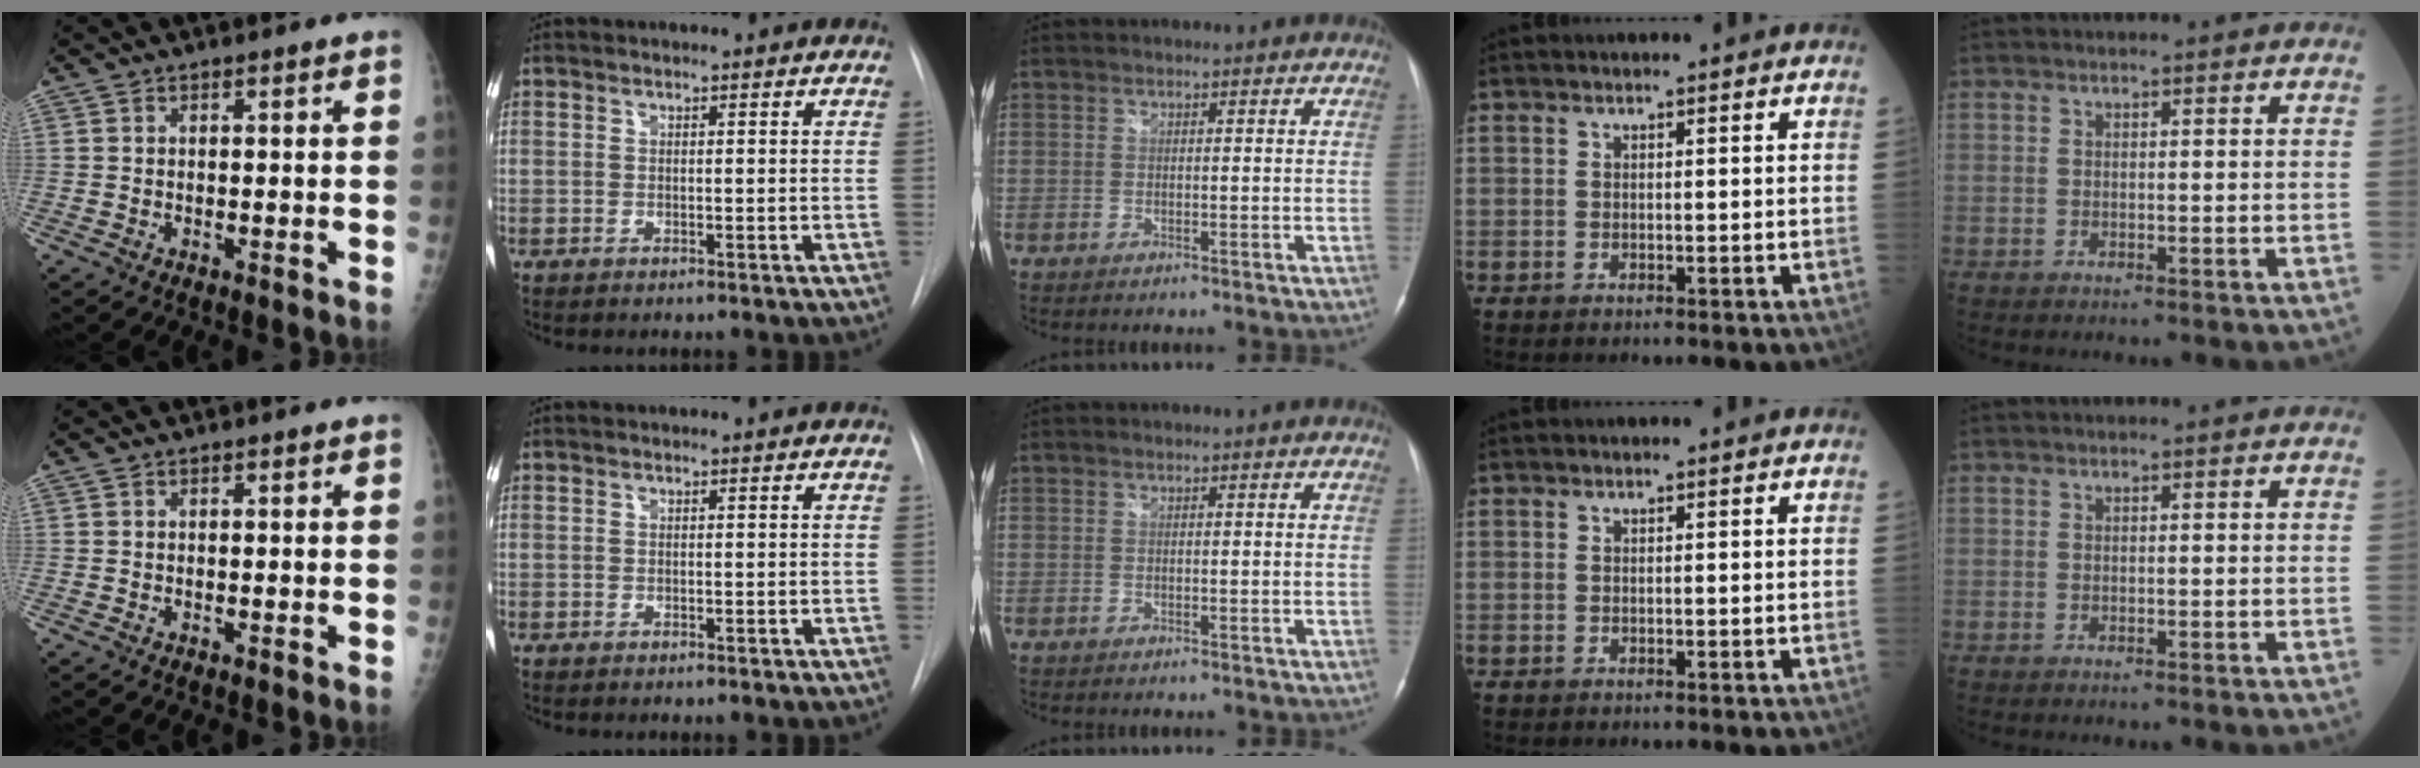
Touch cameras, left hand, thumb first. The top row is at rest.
{}